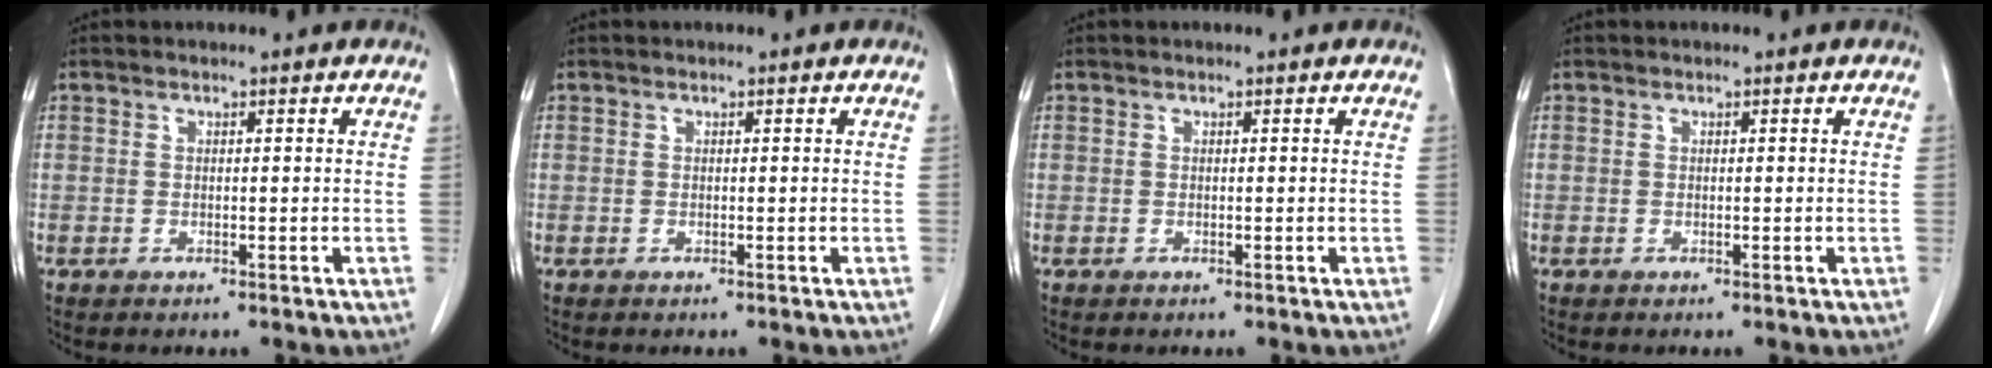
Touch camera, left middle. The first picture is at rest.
{"total": 0.0}
{"total": 0.0}
{"total": 0.0}